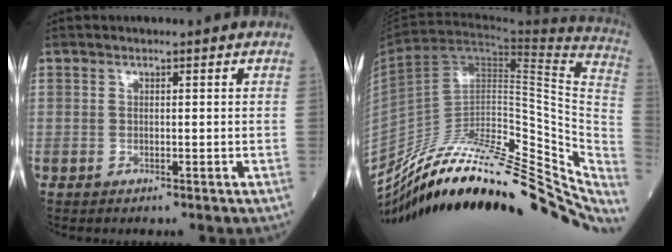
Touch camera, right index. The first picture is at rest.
{"total": 34.4, "force": [-26.1, 9.8, 20.1], "torque": [-0.242, -0.007, -0.377]}